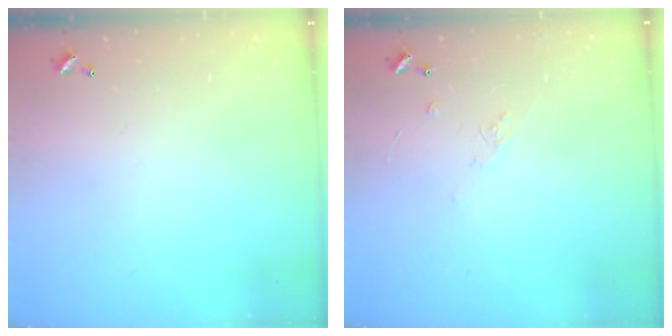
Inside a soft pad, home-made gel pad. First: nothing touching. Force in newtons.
{"total": 6.5, "press": 6.4, "slide": 0.9}